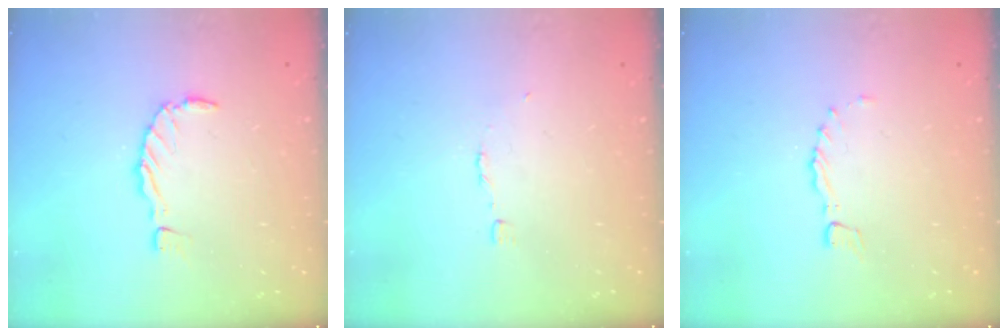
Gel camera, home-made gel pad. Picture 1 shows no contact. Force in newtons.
{"total": 2.7, "press": 2.7, "slide": 0.2}
{"total": 0.0}